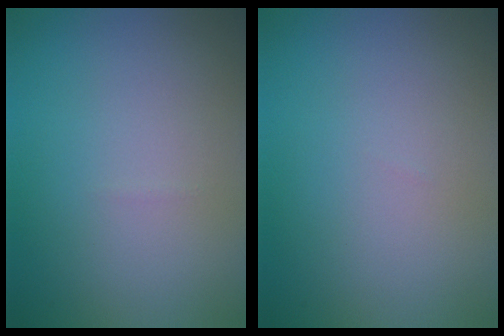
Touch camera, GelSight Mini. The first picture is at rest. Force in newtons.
{"total": 0.0}